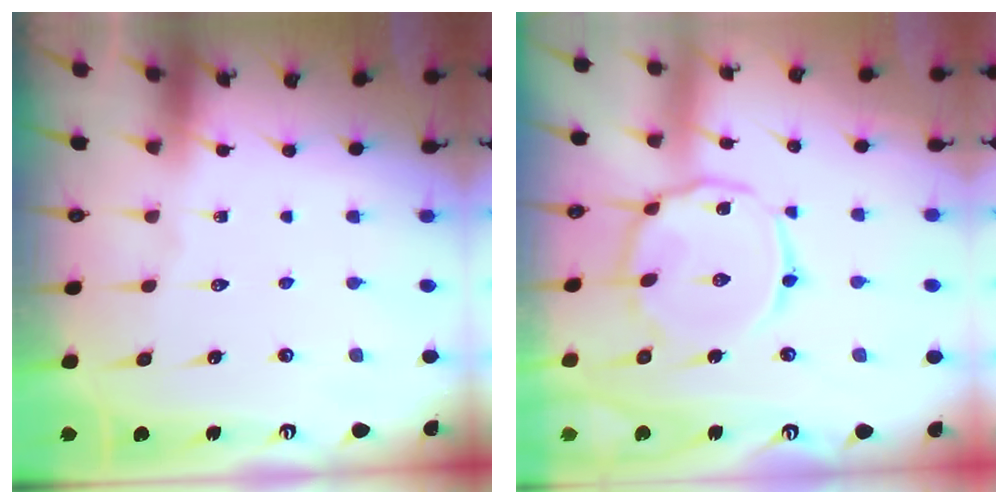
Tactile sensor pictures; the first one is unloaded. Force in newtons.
{"total": 11.5, "press": 11.5, "slide": 0.8}